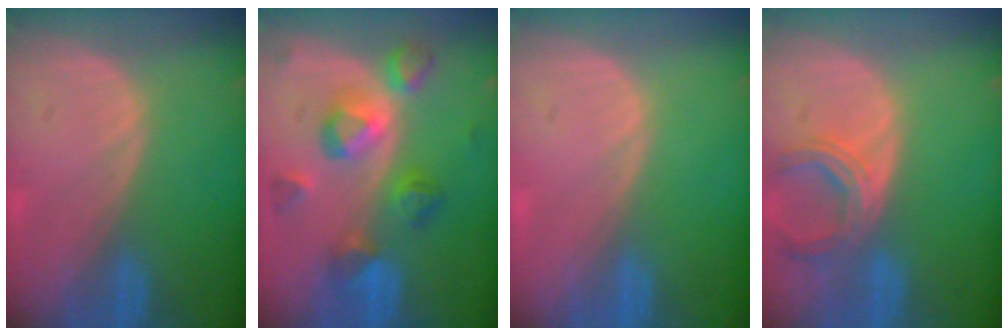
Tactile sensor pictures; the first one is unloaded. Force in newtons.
{"total": 8.1, "press": 8.1, "slide": 0.3}
{"total": 0.0}
{"total": 5.8, "press": 5.4, "slide": 2.2}